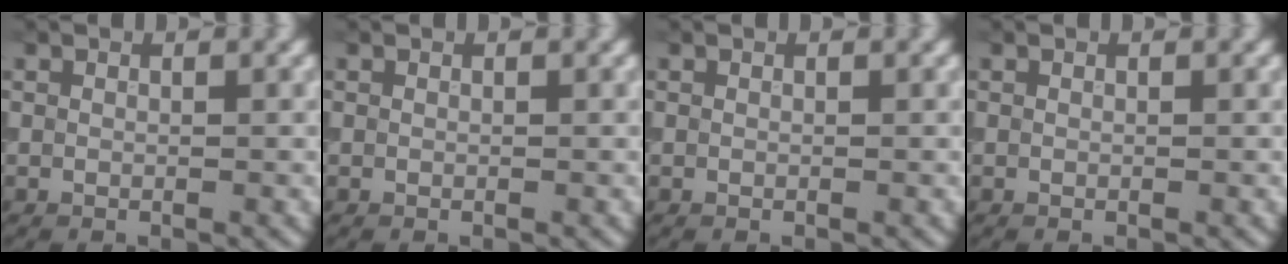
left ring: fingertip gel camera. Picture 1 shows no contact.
{"total": 0.0}
{"total": 0.0}
{"total": 0.0}